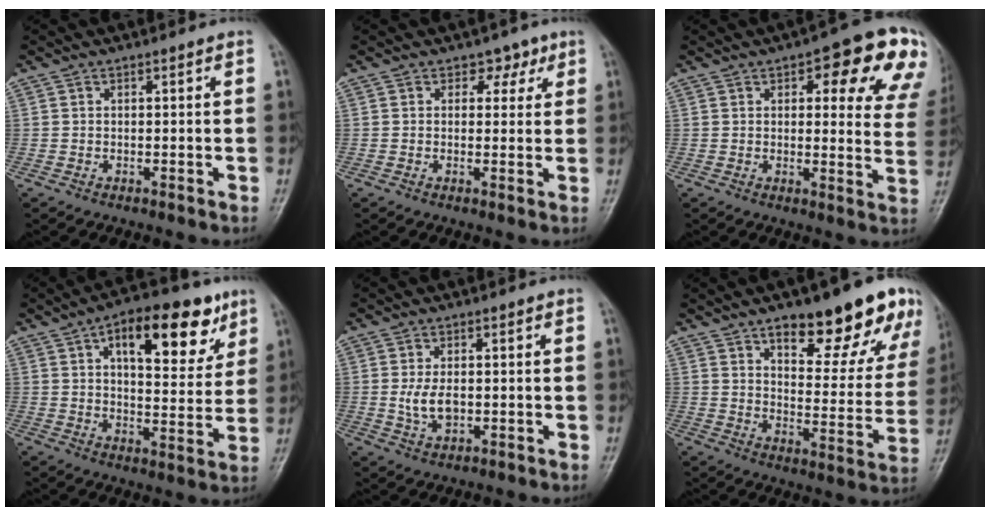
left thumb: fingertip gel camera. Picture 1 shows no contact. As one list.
[{"total": 3.1, "force": [1.6, 2.4, 1.2], "torque": [0.010, -0.005, 0.016]}, {"total": 17.9, "force": [8.7, 6.7, 14.2], "torque": [-0.128, -0.026, 0.093]}, {"total": 17.4, "force": [8.3, 8.1, 12.9], "torque": [-0.134, -0.020, 0.119]}, {"total": 4.6, "force": [-0.2, 2.7, 3.7], "torque": [-0.074, -0.003, -0.001]}, {"total": 20.9, "force": [13.0, 7.6, 14.5], "torque": [-0.130, -0.060, 0.181]}]